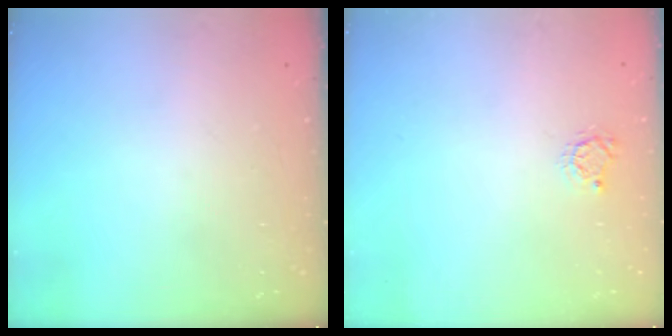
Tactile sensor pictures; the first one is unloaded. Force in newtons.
{"total": 2.9, "press": 2.9, "slide": 0.4}